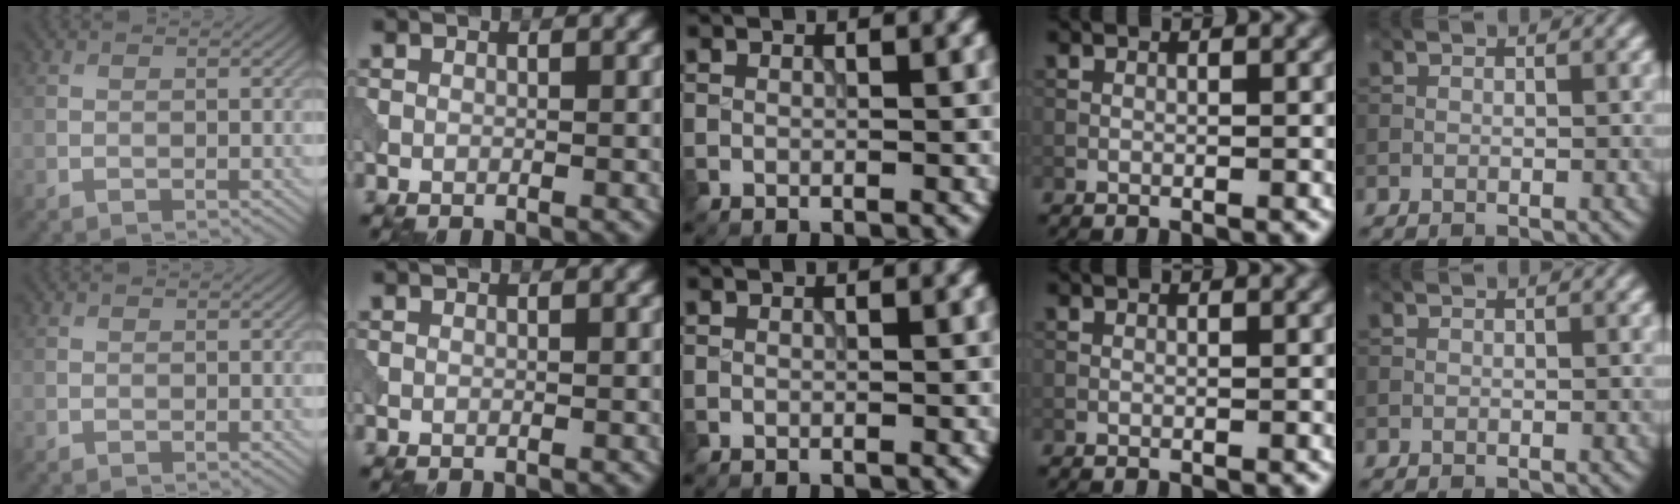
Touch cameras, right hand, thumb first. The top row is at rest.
{}